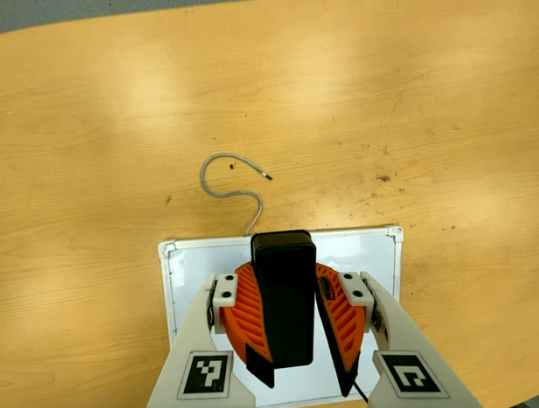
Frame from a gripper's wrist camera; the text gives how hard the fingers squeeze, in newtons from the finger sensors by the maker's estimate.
{"total": 11.1, "left": 11.0, "right": 11.2}